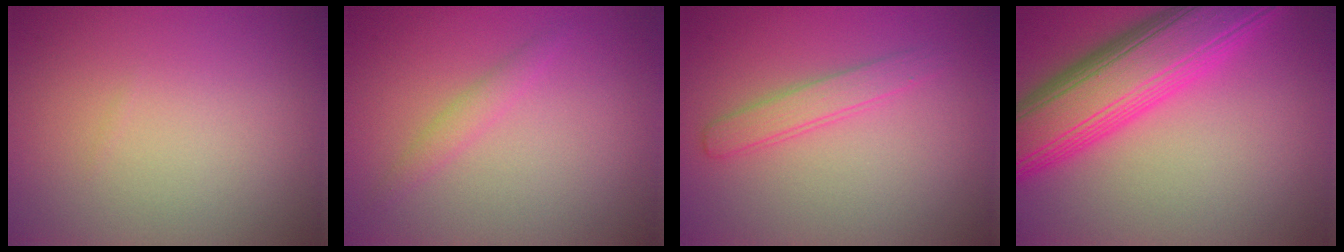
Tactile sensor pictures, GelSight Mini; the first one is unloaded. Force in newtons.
{"total": 1.1, "press": 1.1, "slide": 0.1}
{"total": 1.9, "press": 1.9, "slide": 0.1}
{"total": 9.9, "press": 9.9, "slide": 0.2}